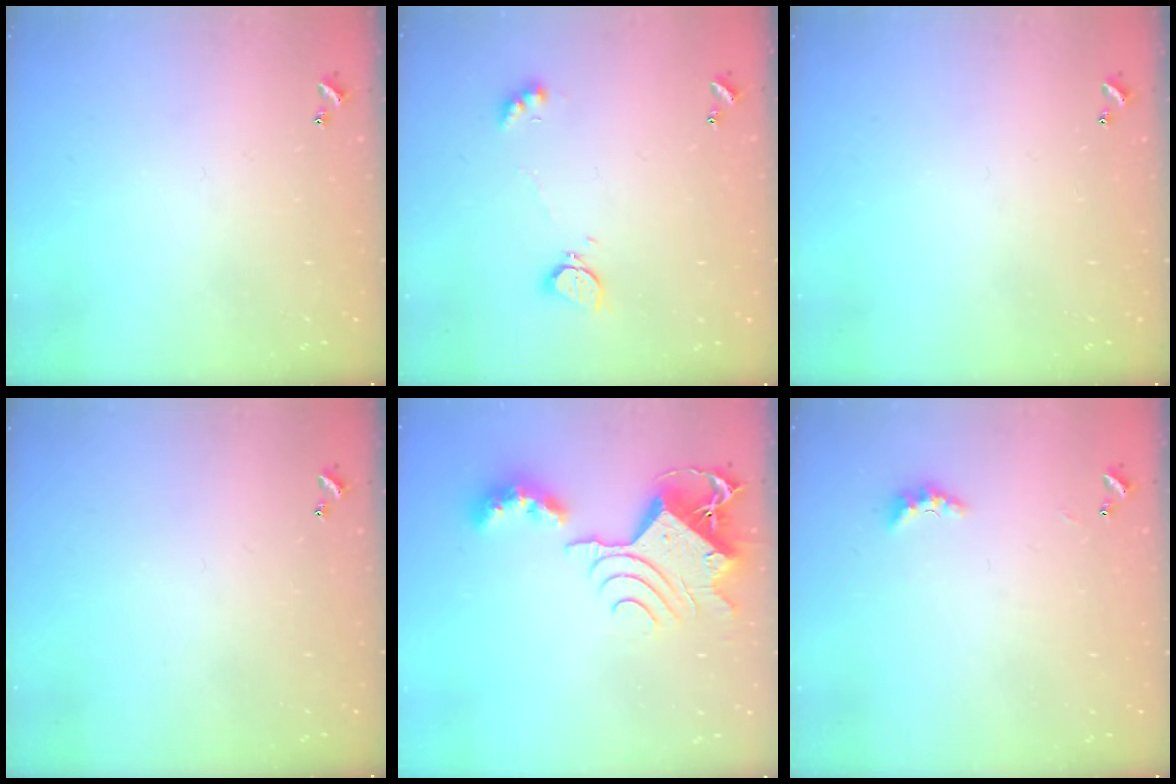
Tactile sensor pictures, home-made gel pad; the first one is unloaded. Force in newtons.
{"total": 2.3, "press": 2.3, "slide": 0.5}
{"total": 0.0}
{"total": 0.0}
{"total": 15.6, "press": 15.5, "slide": 1.7}
{"total": 3.9, "press": 3.8, "slide": 0.7}